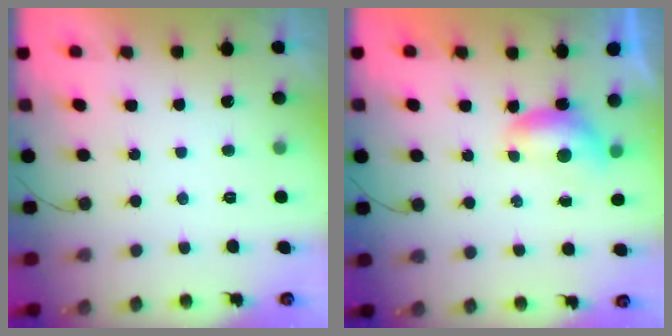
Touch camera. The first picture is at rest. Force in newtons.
{"total": 5.2, "press": 5.2, "slide": 0.7}